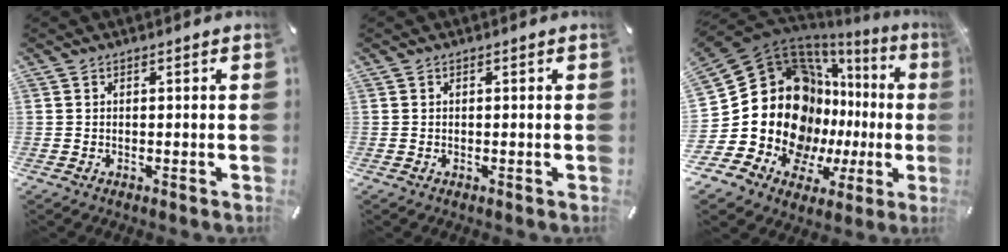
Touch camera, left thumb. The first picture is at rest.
{"total": 0.0}
{"total": 26.4, "force": [1.9, 19.5, 17.8], "torque": [-0.314, -0.065, 0.073]}